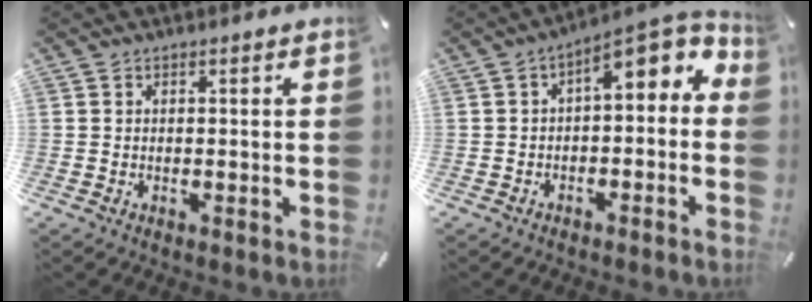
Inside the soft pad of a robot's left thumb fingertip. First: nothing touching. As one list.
[{"total": 8.4, "force": [2.5, 4.2, 6.8], "torque": [-0.095, -0.022, 0.036]}]